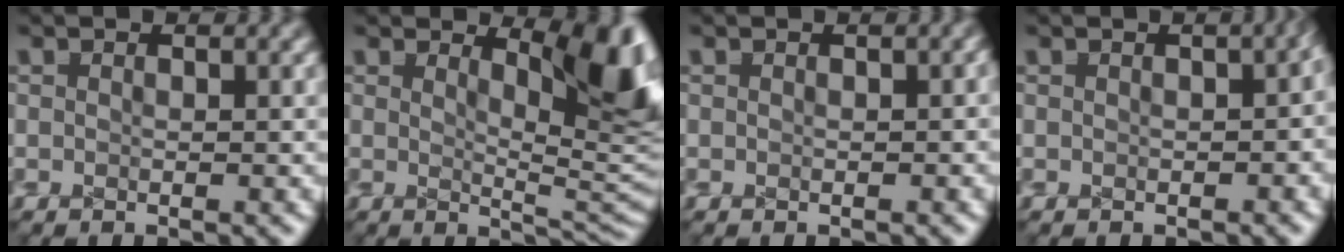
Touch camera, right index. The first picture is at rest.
{"total": 7.9, "force": [1.9, 2.0, 7.4], "torque": [-0.047, 0.002, 0.032]}
{"total": 0.0}
{"total": 1.9, "force": [0.0, 1.0, 1.6], "torque": [-0.001, 0.011, -0.005]}